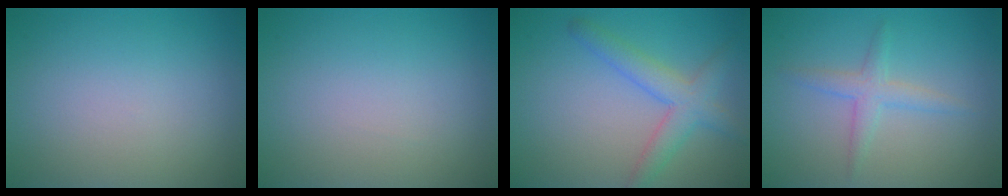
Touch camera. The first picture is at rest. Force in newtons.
{"total": 0.0}
{"total": 3.6, "press": 3.6, "slide": 0.1}
{"total": 2.2, "press": 2.2, "slide": 0.1}